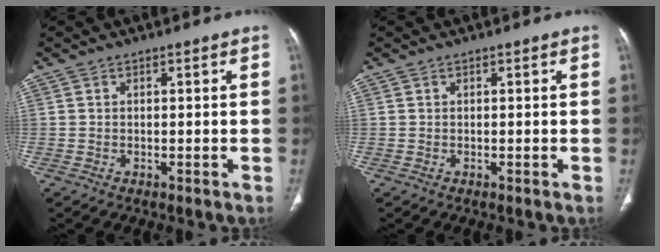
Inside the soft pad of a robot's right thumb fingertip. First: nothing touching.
{"total": 0.0}